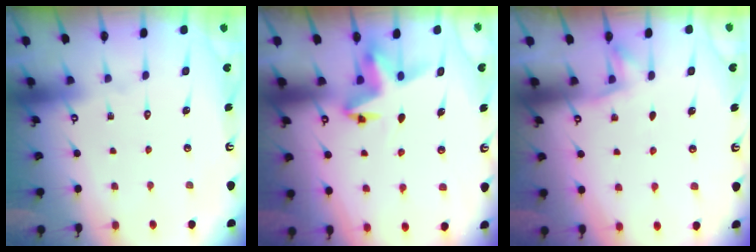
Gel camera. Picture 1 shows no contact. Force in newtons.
{"total": 5.5, "press": 5.5, "slide": 0.1}
{"total": 3.5, "press": 3.3, "slide": 1.2}